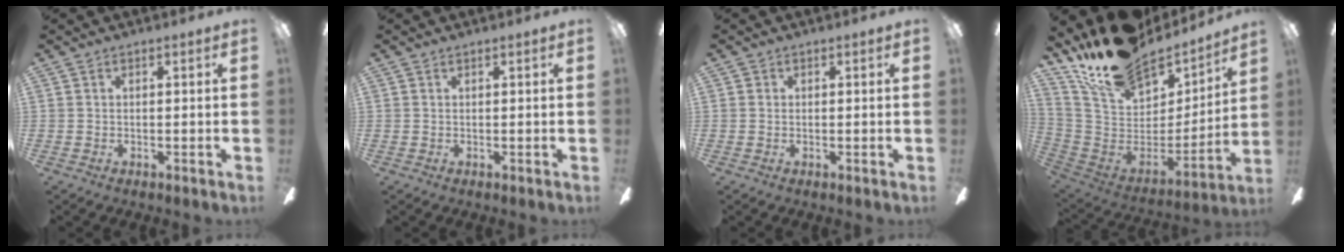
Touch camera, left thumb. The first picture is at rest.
{"total": 0.0}
{"total": 0.6, "force": [0.1, 0.6, 0.0], "torque": [0.000, 0.004, 0.001]}
{"total": 22.0, "force": [17.8, 9.5, 8.8], "torque": [-0.163, -0.122, 0.322]}